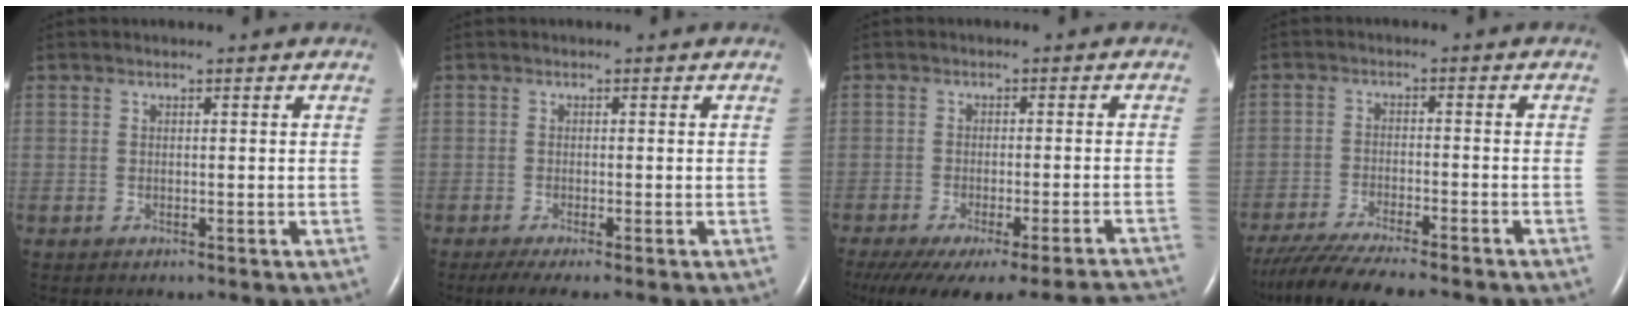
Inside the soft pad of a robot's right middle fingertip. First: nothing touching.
{"total": 3.3, "force": [-2.2, 0.2, 2.5], "torque": [-0.047, -0.011, -0.041]}
{"total": 21.8, "force": [-19.6, 1.6, 9.6], "torque": [-0.130, -0.041, -0.254]}
{"total": 13.5, "force": [-11.7, 1.2, 6.7], "torque": [-0.113, -0.030, -0.180]}